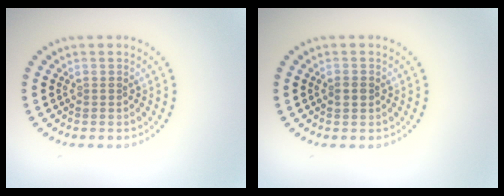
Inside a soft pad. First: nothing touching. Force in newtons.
{"total": 1.2, "press": 1.2, "slide": 0.2}